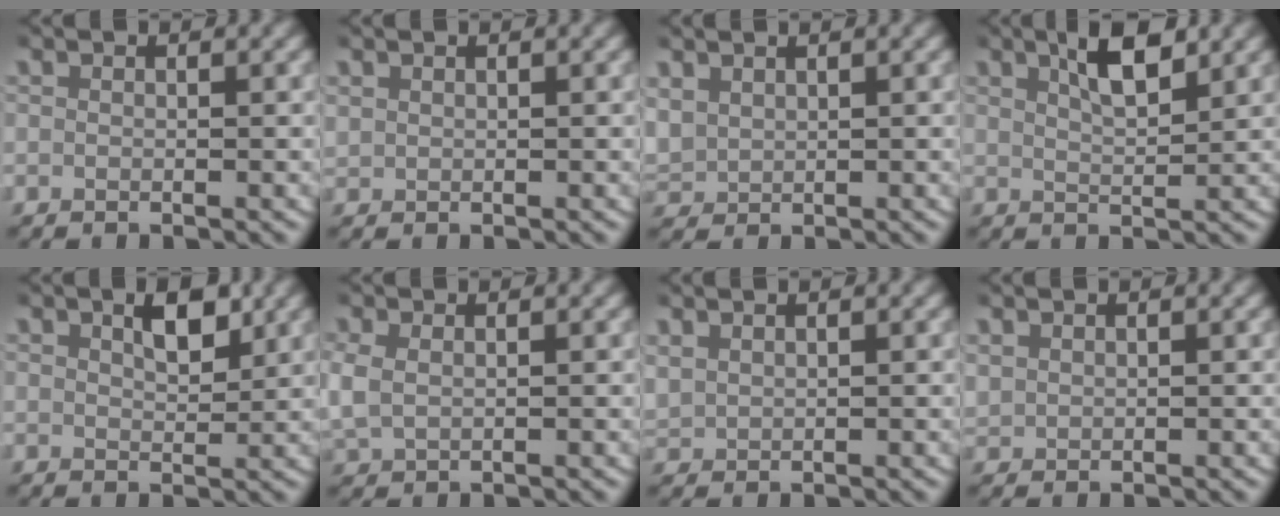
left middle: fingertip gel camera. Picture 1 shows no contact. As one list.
[{"total": 1.0, "force": [0.7, 0.7, 0.3], "torque": [-0.009, 0.003, 0.015]}, {"total": 3.2, "force": [1.2, 2.7, 1.2], "torque": [-0.052, -0.002, 0.029]}, {"total": 4.0, "force": [2.4, 1.1, 2.9], "torque": [-0.047, 0.003, 0.040]}, {"total": 2.7, "force": [1.4, 1.2, 2.0], "torque": [-0.024, -0.003, 0.025]}, {"total": 3.0, "force": [0.4, 2.4, 1.8], "torque": [-0.059, -0.004, 0.015]}, {"total": 1.9, "force": [1.1, 1.4, 0.6], "torque": [-0.022, 0.004, 0.027]}, {"total": 1.4, "force": [0.9, 1.0, 0.4], "torque": [-0.013, 0.005, 0.021]}]